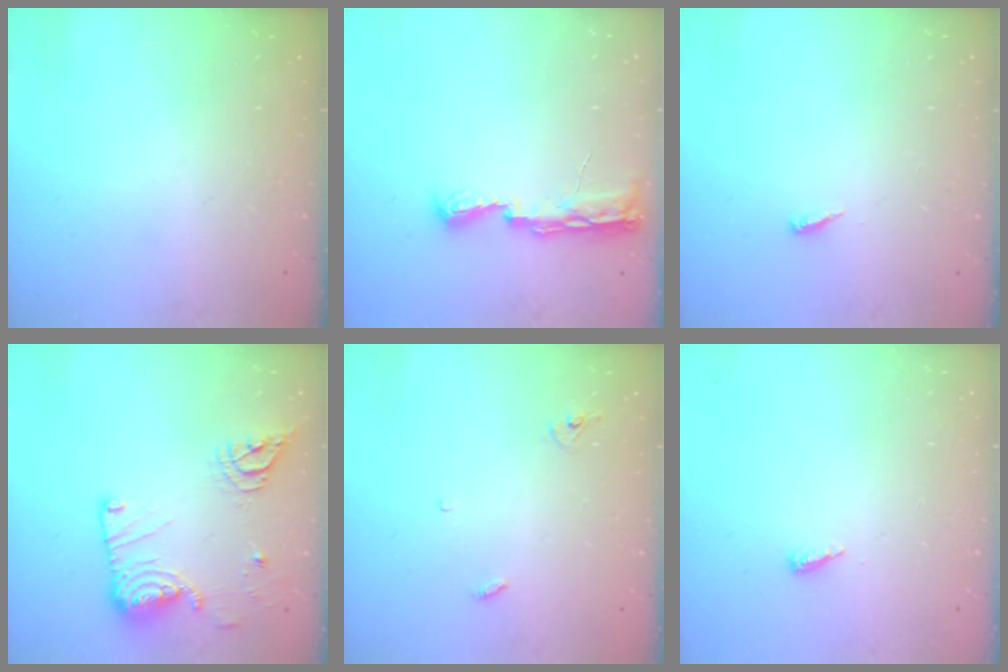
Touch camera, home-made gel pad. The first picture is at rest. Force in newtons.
{"total": 10.6, "press": 9.1, "slide": 5.5}
{"total": 3.2, "press": 3.2, "slide": 0.2}
{"total": 15.4, "press": 15.3, "slide": 1.5}
{"total": 2.9, "press": 2.9, "slide": 0.2}
{"total": 4.2, "press": 4.1, "slide": 0.4}